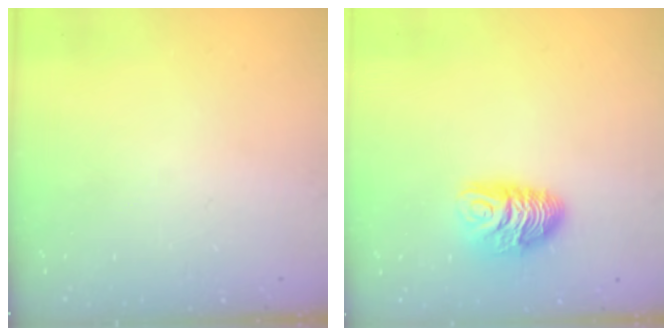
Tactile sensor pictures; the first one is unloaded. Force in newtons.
{"total": 9.0, "press": 9.0, "slide": 0.5}